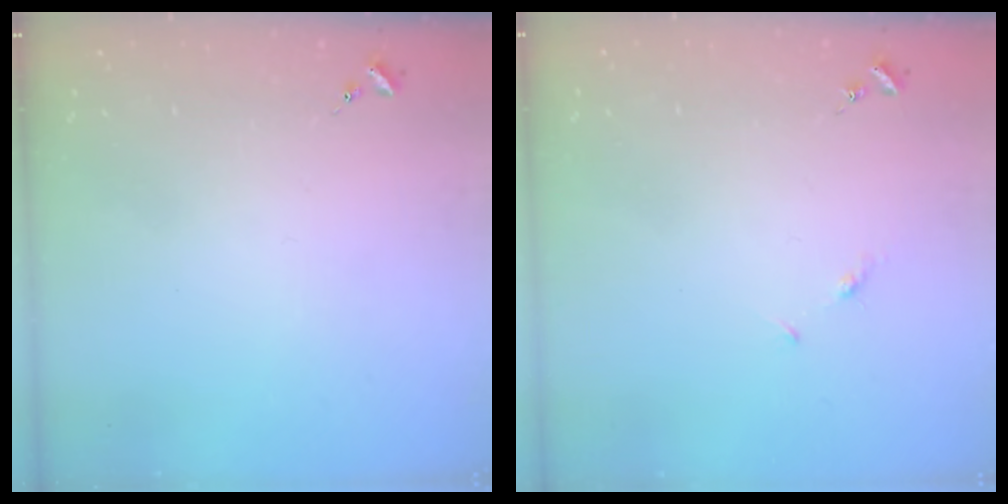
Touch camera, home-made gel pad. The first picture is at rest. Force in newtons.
{"total": 3.9, "press": 3.8, "slide": 0.5}